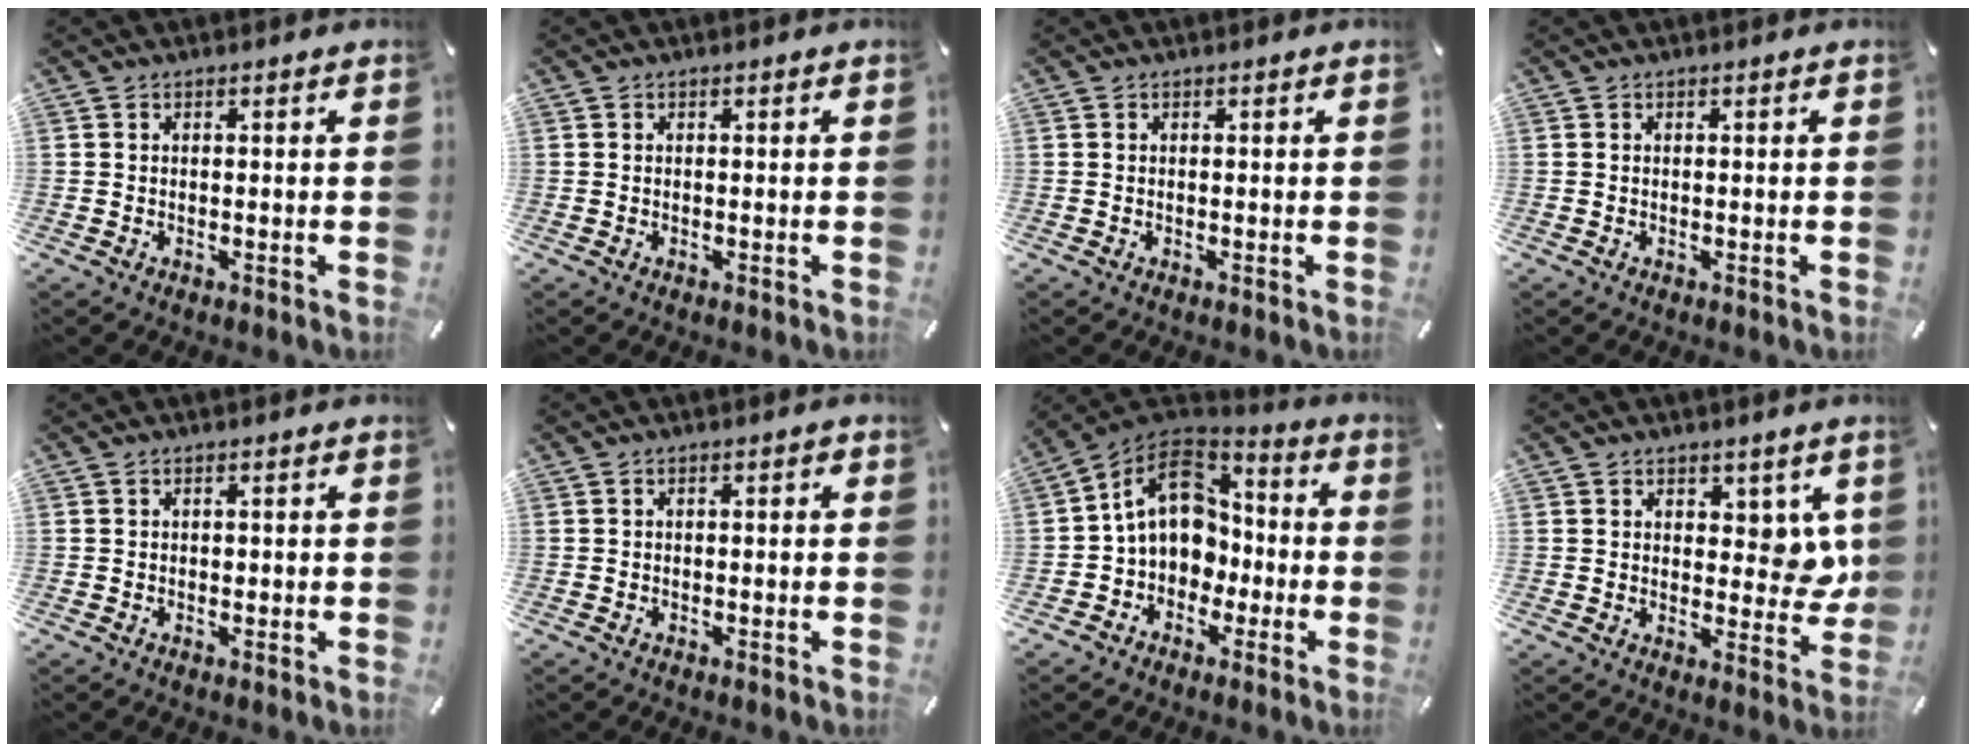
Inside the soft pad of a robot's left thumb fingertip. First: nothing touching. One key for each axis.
{"total": 0.0}
{"total": 0.0}
{"total": 0.0}
{"total": 0.7, "fx": -0.1, "fy": 0.6, "fz": 0.4, "tx": -0.007, "ty": 0.002, "tz": -0.002}
{"total": 1.1, "fx": -0.2, "fy": 0.6, "fz": 0.8, "tx": -0.015, "ty": 0.004, "tz": -0.005}
{"total": 14.0, "fx": 0.2, "fy": 11.6, "fz": 7.9, "tx": -0.134, "ty": 0.009, "tz": 0.005}
{"total": 6.3, "fx": 2.7, "fy": 4.9, "fz": 2.9, "tx": -0.023, "ty": -0.015, "tz": 0.046}